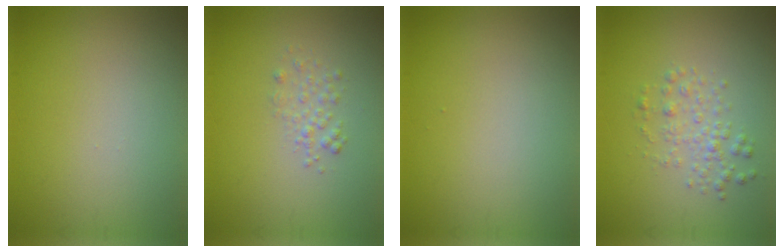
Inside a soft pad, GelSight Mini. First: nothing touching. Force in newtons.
{"total": 1.4, "press": 1.4, "slide": 0.1}
{"total": 0.0}
{"total": 2.0, "press": 2.0, "slide": 0.1}